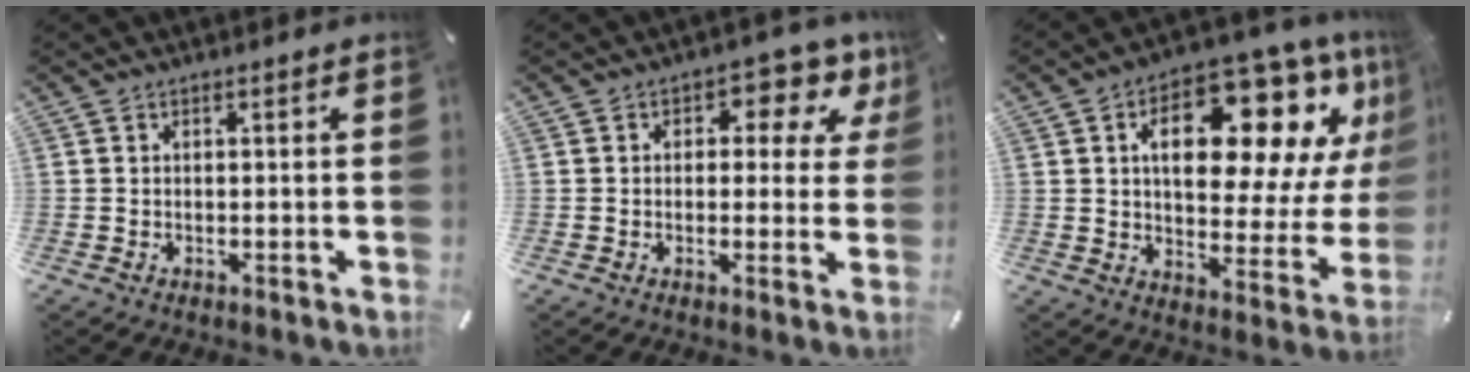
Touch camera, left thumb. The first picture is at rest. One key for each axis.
{"total": 6.2, "fx": 2.5, "fy": 4.2, "fz": 3.9, "tx": -0.042, "ty": -0.012, "tz": 0.033}
{"total": 21.7, "fx": 10.5, "fy": 11.0, "fz": 15.4, "tx": -0.205, "ty": -0.073, "tz": 0.167}